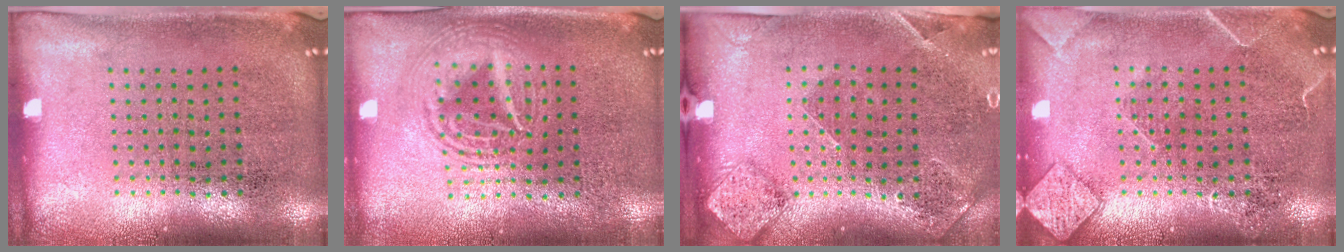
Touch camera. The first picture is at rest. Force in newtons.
{"total": 2.6, "press": 2.5, "slide": 0.3}
{"total": 1.5, "press": 1.4, "slide": 0.4}
{"total": 2.3, "press": 2.3, "slide": 0.3}